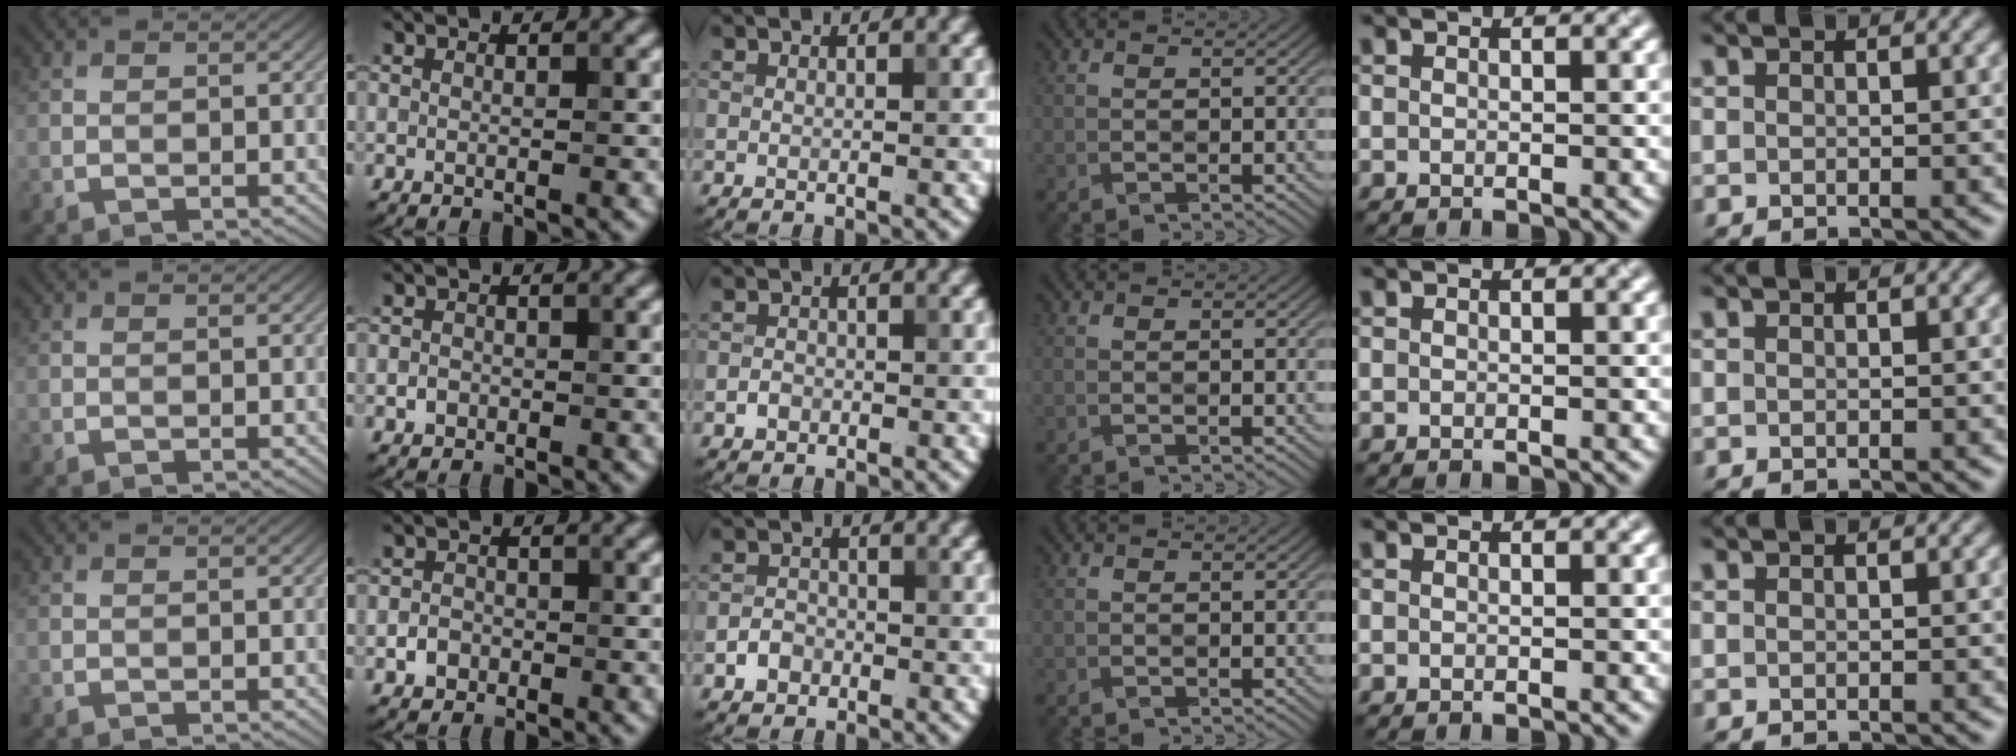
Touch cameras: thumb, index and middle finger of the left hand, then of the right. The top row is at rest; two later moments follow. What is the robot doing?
{"motion": "fold", "object": "paper towel"}